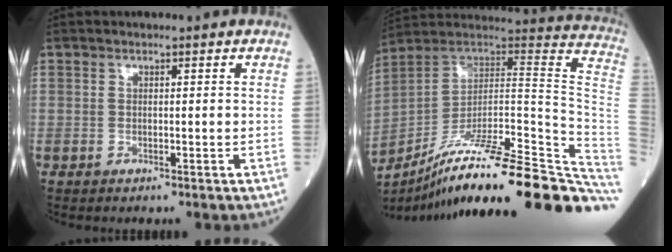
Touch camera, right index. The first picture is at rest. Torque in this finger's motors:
{"motor_torque": [-0.31, -1.38, 0.79, 0.21]}